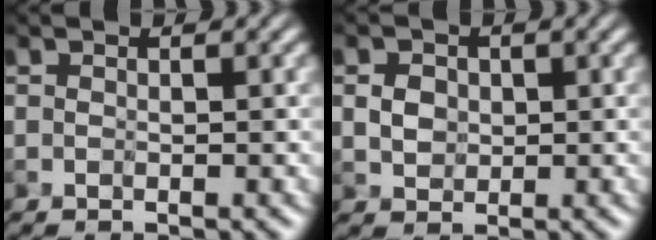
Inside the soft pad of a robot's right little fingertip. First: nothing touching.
{"total": 2.1, "force": [0.1, 1.8, 1.2], "torque": [-0.024, -0.002, 0.003]}